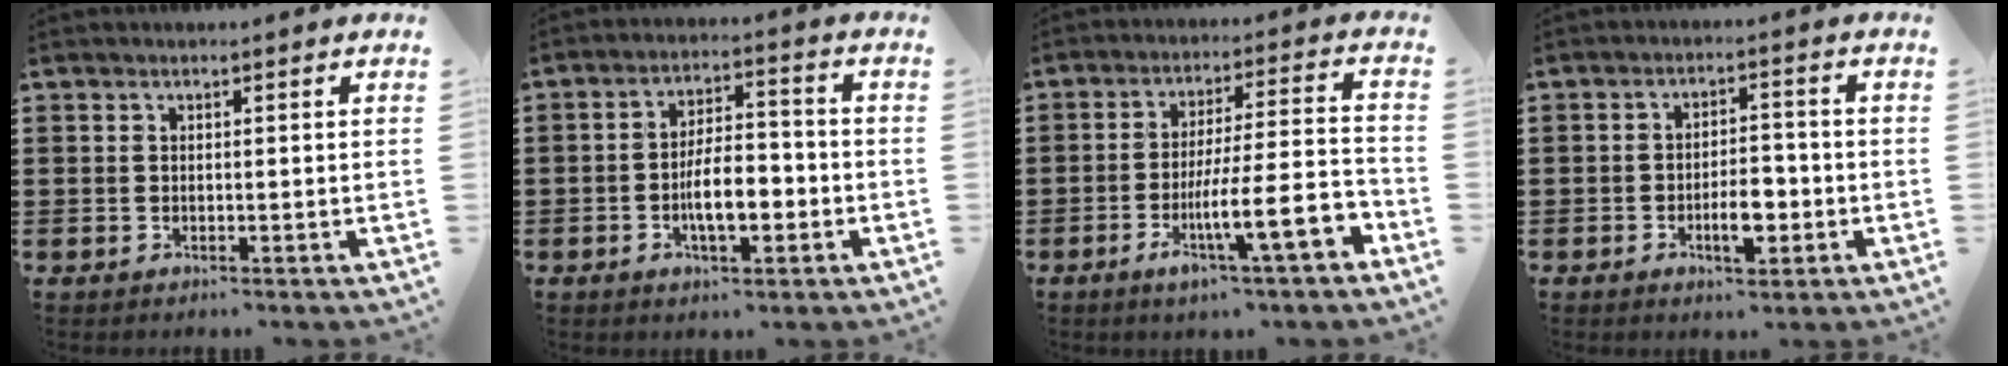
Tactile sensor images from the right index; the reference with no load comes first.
{"total": 7.3, "force": [-2.3, 3.0, 6.3], "torque": [-0.107, -0.001, -0.049]}
{"total": 11.8, "force": [-4.8, 1.9, 10.6], "torque": [-0.165, -0.011, -0.087]}
{"total": 5.8, "force": [-2.0, 2.5, 4.8], "torque": [-0.087, 0.006, -0.035]}